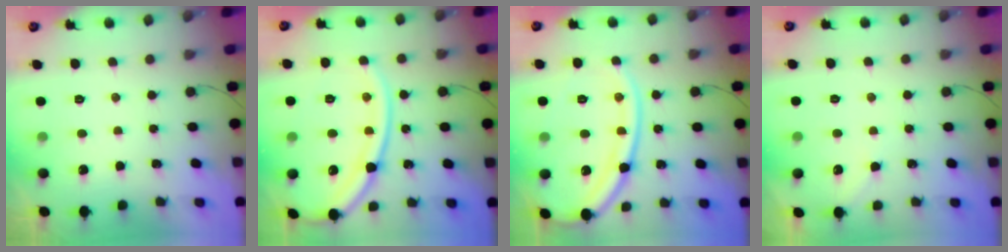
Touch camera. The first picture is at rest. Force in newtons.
{"total": 15.6, "press": 15.5, "slide": 1.7}
{"total": 17.8, "press": 17.8, "slide": 1.6}
{"total": 2.2, "press": 2.2, "slide": 0.3}